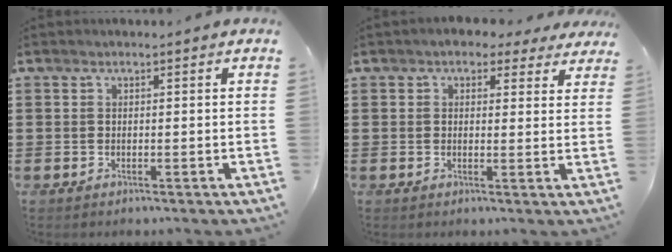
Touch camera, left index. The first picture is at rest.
{"total": 2.8, "force": [2.1, 1.5, 1.0], "torque": [-0.021, 0.002, 0.036]}